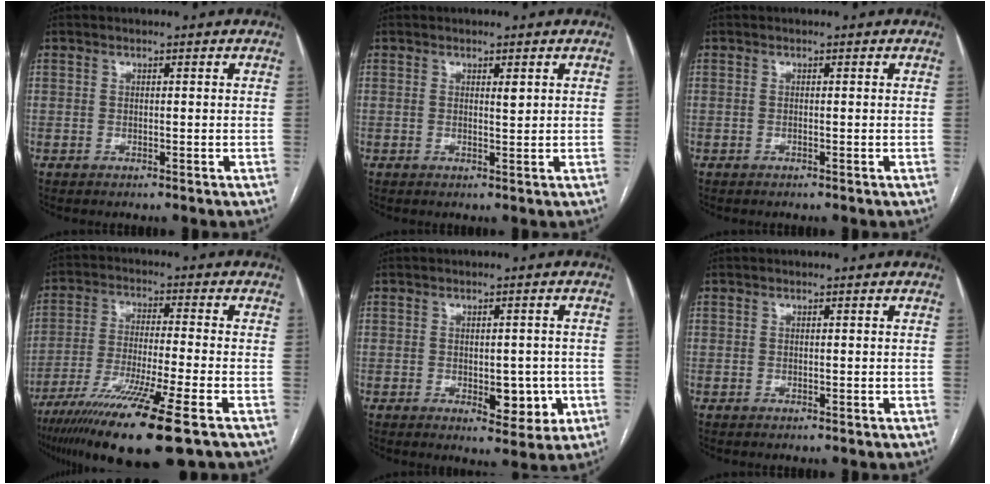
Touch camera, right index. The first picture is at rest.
{"total": 1.1, "force": [0.6, 0.2, 1.0], "torque": [-0.018, -0.004, 0.009]}
{"total": 0.0}
{"total": 16.2, "force": [-10.3, -0.3, 12.6], "torque": [-0.225, -0.047, -0.177]}
{"total": 5.9, "force": [-1.3, 3.0, 4.9], "torque": [-0.053, 0.001, -0.007]}
{"total": 0.0}